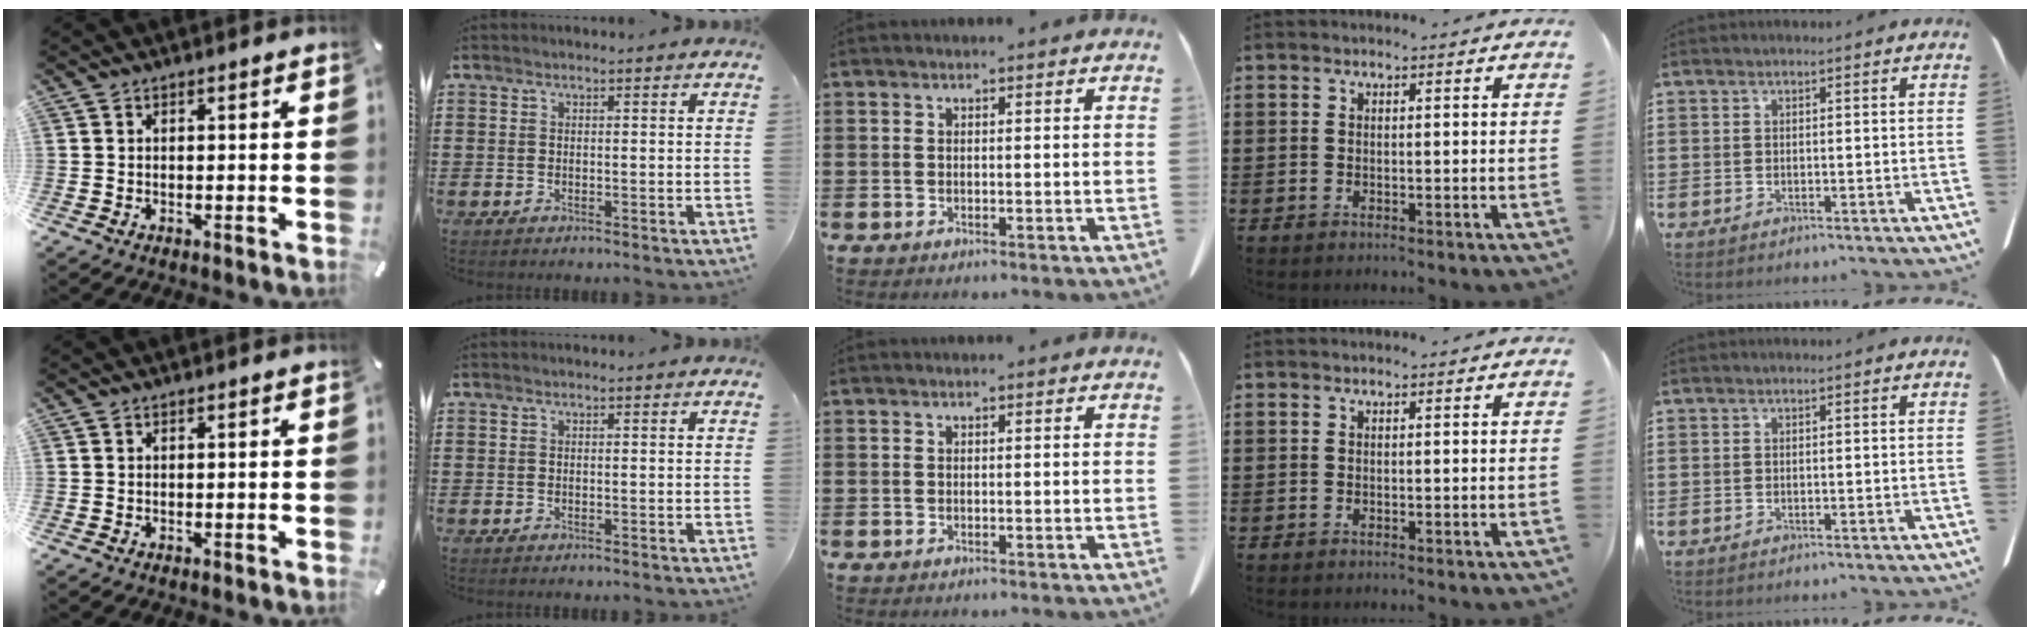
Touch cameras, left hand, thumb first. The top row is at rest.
{}